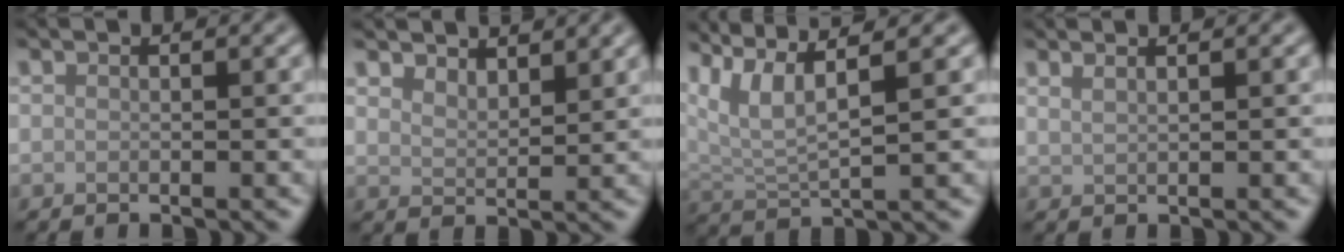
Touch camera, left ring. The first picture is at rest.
{"total": 3.3, "force": [2.9, 1.0, 1.2], "torque": [-0.025, 0.000, 0.045]}
{"total": 6.4, "force": [4.3, 1.3, 4.5], "torque": [-0.096, 0.011, 0.081]}
{"total": 1.8, "force": [1.3, 0.7, 1.0], "torque": [-0.006, 0.000, 0.012]}